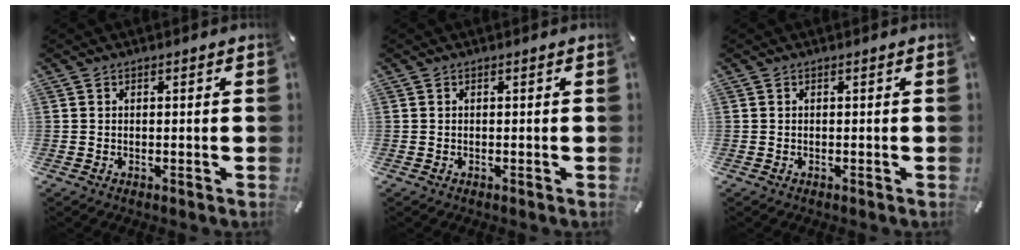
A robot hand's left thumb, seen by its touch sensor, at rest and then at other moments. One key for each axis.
{"total": 0.0}
{"total": 0.0}